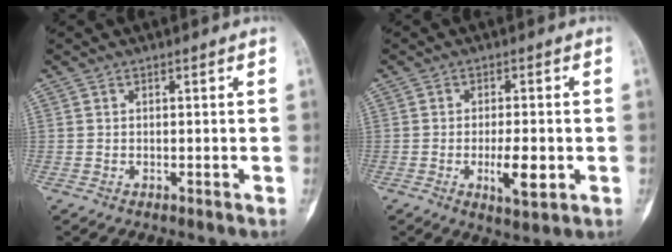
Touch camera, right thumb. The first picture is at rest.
{"total": 6.4, "force": [-1.5, 2.2, 5.8], "torque": [-0.092, -0.007, -0.020]}